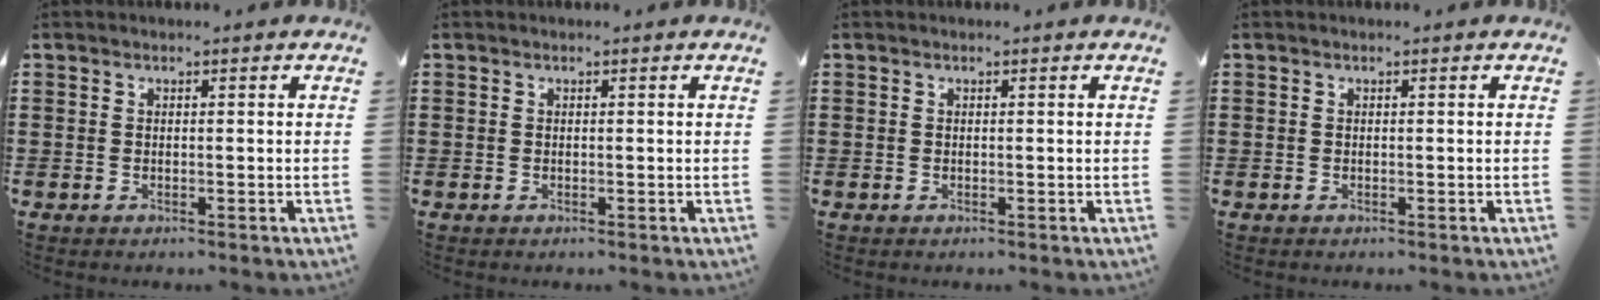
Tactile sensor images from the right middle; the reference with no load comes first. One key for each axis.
{"total": 0.0}
{"total": 0.0}
{"total": 0.0}